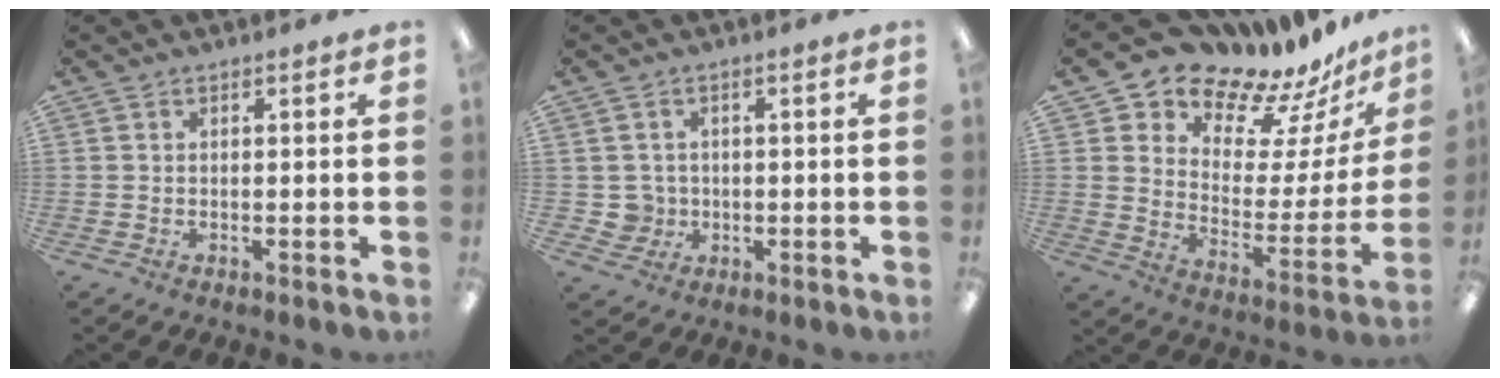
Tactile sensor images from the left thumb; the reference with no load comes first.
{"total": 3.8, "force": [0.1, 3.8, 0.4], "torque": [-0.008, 0.004, 0.003]}
{"total": 14.1, "force": [12.6, 5.9, 2.5], "torque": [-0.052, -0.120, 0.220]}